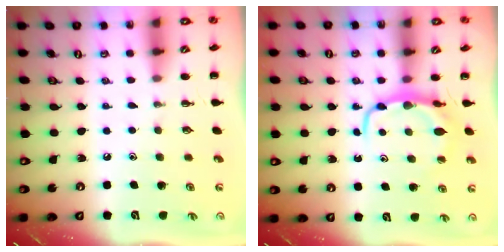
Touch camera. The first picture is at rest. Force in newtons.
{"total": 6.6, "press": 6.5, "slide": 0.8}